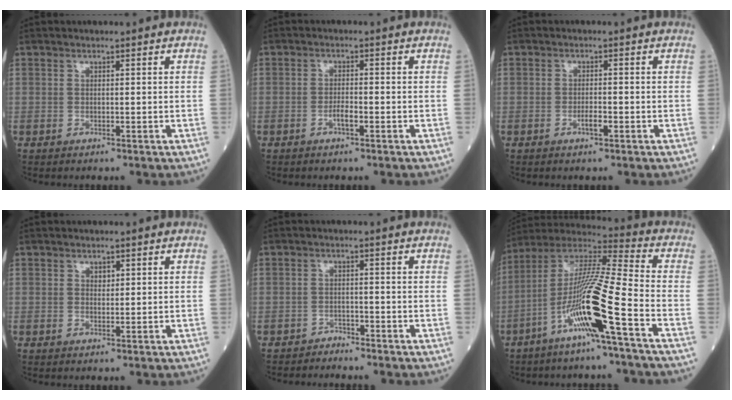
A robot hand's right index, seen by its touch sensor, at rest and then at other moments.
{"total": 1.9, "force": [-0.9, 0.3, 1.6], "torque": [-0.028, 0.002, -0.016]}
{"total": 1.7, "force": [-0.8, 0.3, 1.4], "torque": [-0.025, 0.001, -0.013]}
{"total": 1.0, "force": [0.5, 0.6, 0.5], "torque": [-0.004, -0.003, 0.008]}
{"total": 1.6, "force": [-1.6, 0.0, -0.5], "torque": [0.010, -0.006, -0.026]}
{"total": 15.4, "force": [-6.4, -0.9, 14.0], "torque": [-0.278, -0.006, -0.128]}